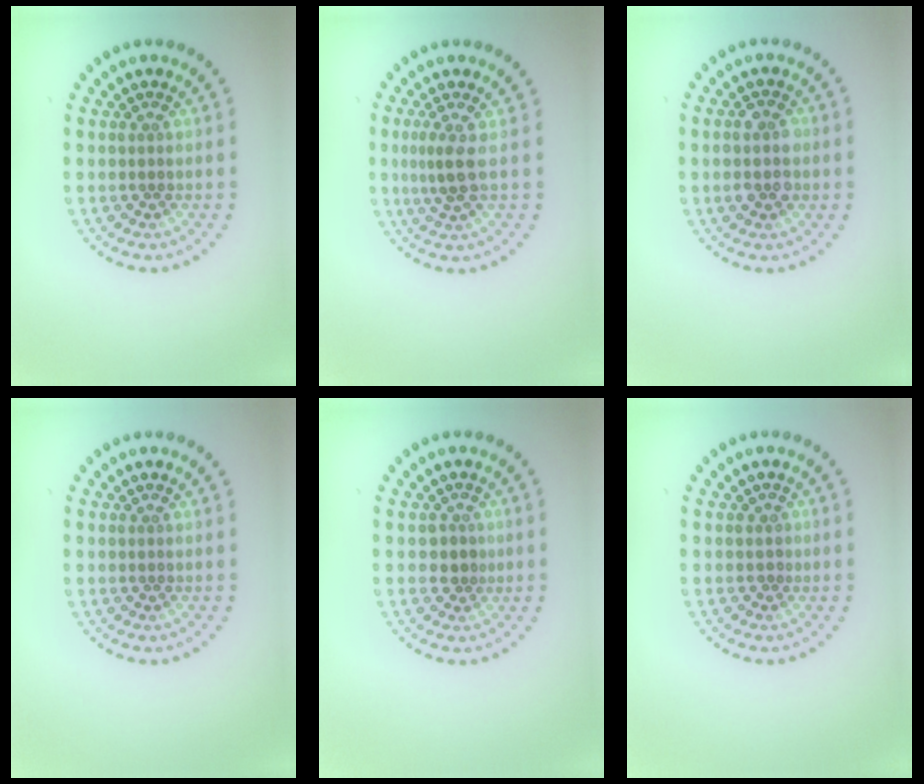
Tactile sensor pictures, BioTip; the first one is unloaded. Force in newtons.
{"total": 2.2, "press": 1.6, "slide": 1.6}
{"total": 2.6, "press": 2.6, "slide": 0.3}
{"total": 0.0}
{"total": 1.6, "press": 1.4, "slide": 0.7}
{"total": 0.5, "press": 0.2, "slide": 0.5}